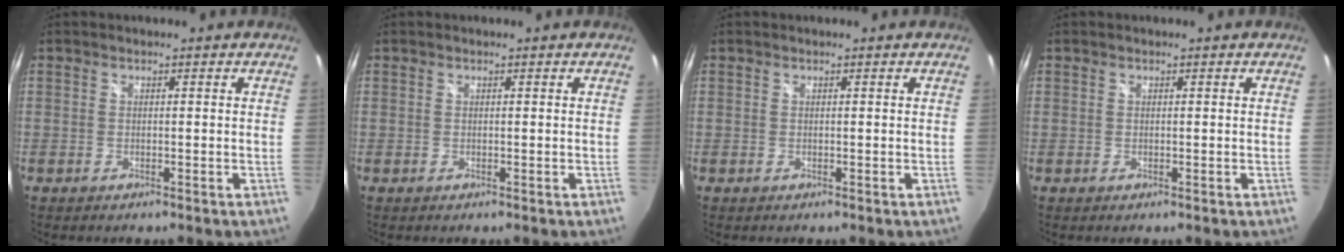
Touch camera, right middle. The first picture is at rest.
{"total": 0.0}
{"total": 0.0}
{"total": 0.0}